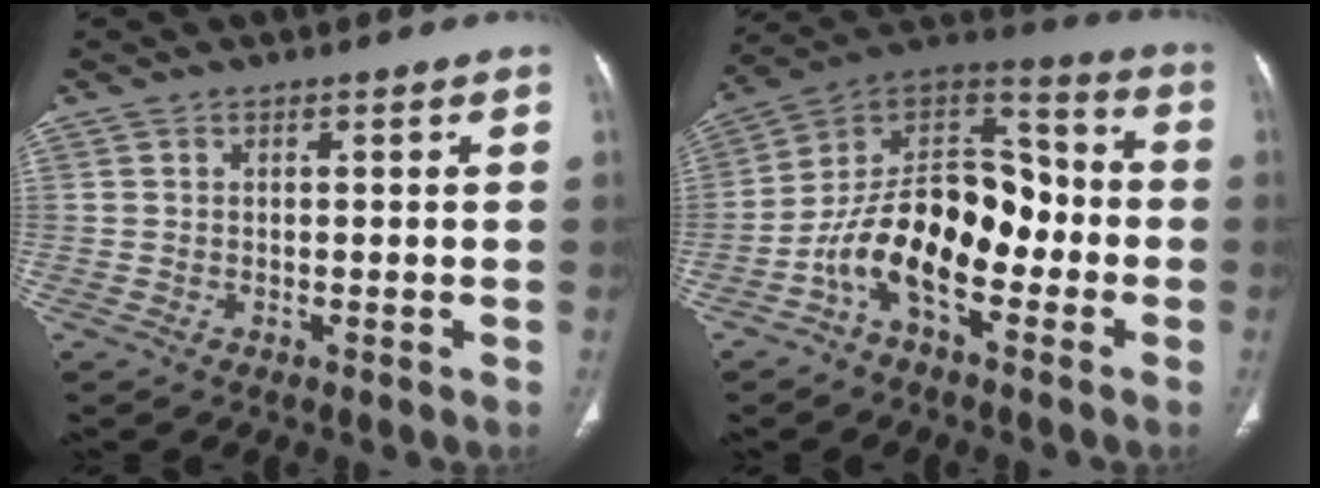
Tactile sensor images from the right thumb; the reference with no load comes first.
{"total": 17.2, "force": [-5.7, 9.7, 13.1], "torque": [-0.193, 0.076, -0.107]}